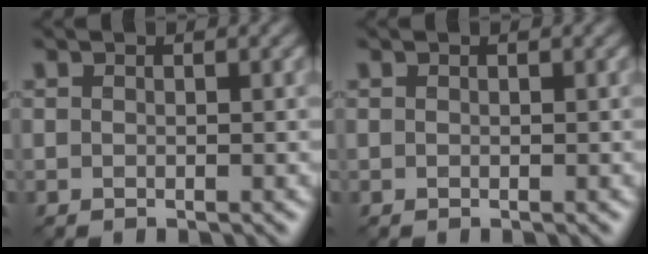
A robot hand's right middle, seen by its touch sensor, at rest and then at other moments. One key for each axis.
{"total": 0.0}